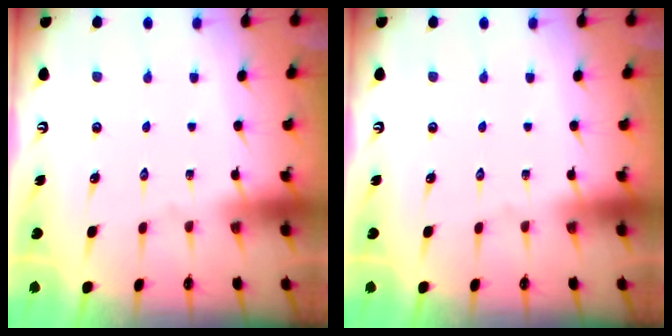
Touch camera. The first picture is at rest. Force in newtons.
{"total": 0.0}